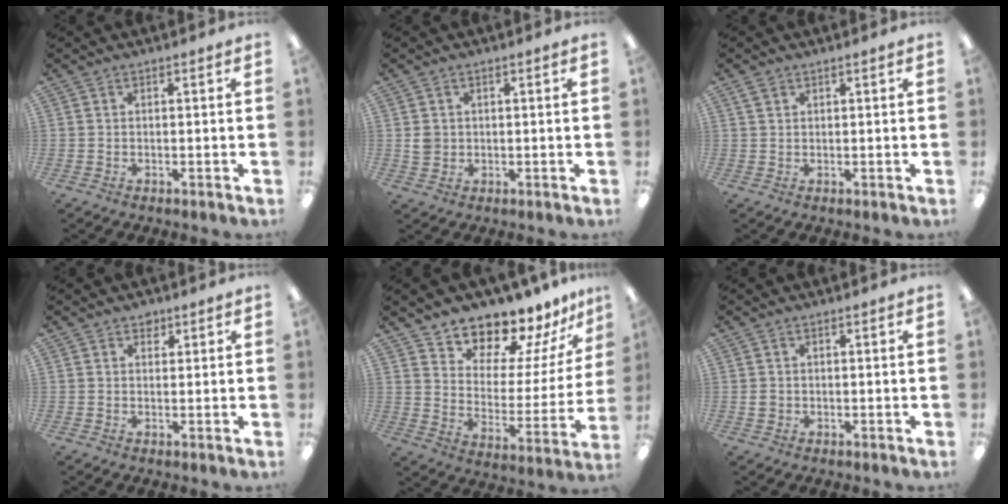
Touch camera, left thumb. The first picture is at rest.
{"total": 2.6, "force": [0.3, 2.5, 0.8], "torque": [-0.008, 0.002, 0.005]}
{"total": 1.5, "force": [1.1, 1.0, 0.5], "torque": [-0.013, 0.001, 0.020]}
{"total": 1.6, "force": [1.1, 1.1, 0.1], "torque": [0.003, -0.002, 0.018]}
{"total": 12.5, "force": [11.9, 3.6, 1.1], "torque": [-0.030, -0.121, 0.214]}
{"total": 1.2, "force": [-0.2, 1.2, 0.3], "torque": [-0.006, 0.003, -0.005]}